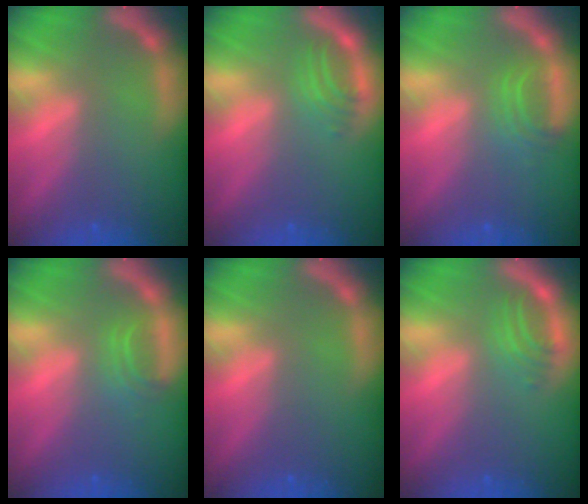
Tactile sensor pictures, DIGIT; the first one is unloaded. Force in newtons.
{"total": 2.5}
{"total": 2.5}
{"total": 1.9}
{"total": 0.0}
{"total": 2.5}